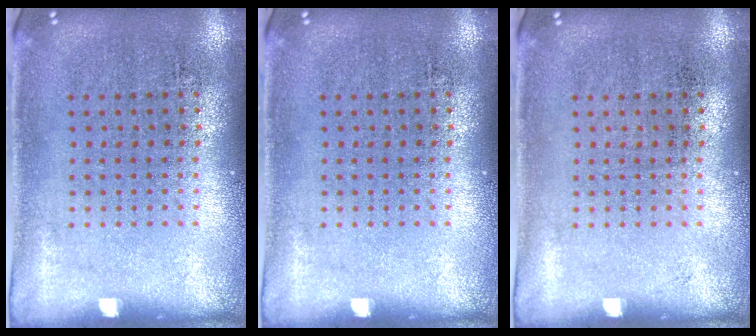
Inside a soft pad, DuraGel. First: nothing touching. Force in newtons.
{"total": 0.0}
{"total": 0.0}